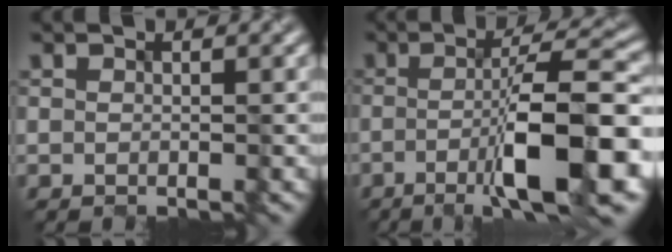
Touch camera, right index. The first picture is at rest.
{"total": 9.5, "force": [-2.0, 1.7, 9.1], "torque": [-0.128, 0.009, -0.037]}